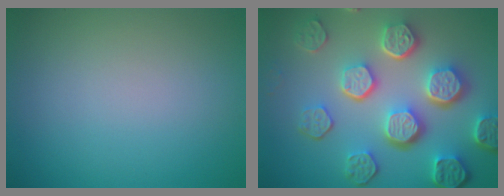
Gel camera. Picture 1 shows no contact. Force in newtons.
{"total": 8.4, "press": 6.1, "slide": 5.8}